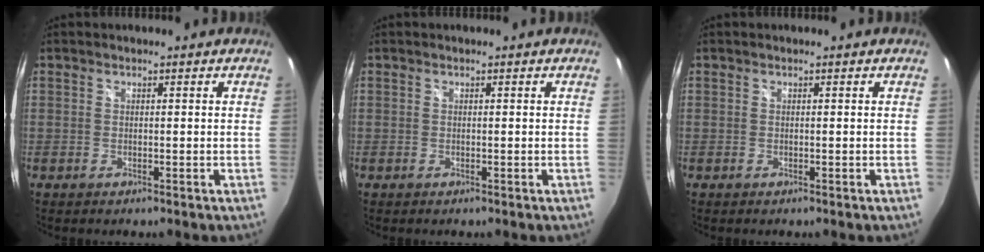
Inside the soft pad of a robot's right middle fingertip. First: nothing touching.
{"total": 0.0}
{"total": 0.0}